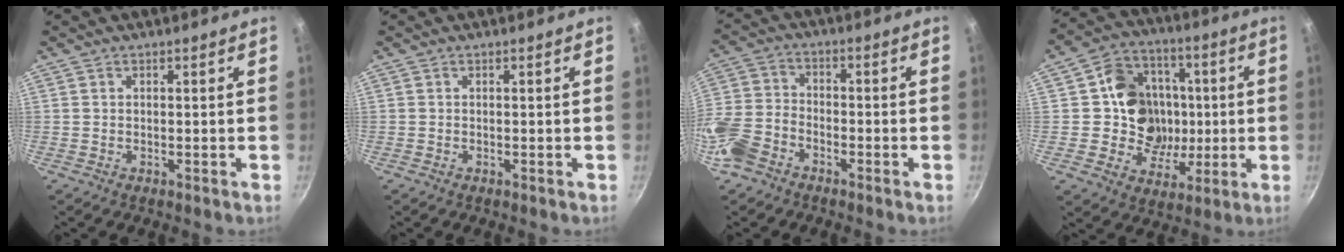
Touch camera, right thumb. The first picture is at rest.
{"total": 0.0}
{"total": 10.4, "force": [-6.0, 6.6, 5.3], "torque": [-0.103, 0.044, -0.136]}
{"total": 15.4, "force": [0.7, 13.9, 6.5], "torque": [-0.065, 0.013, 0.010]}